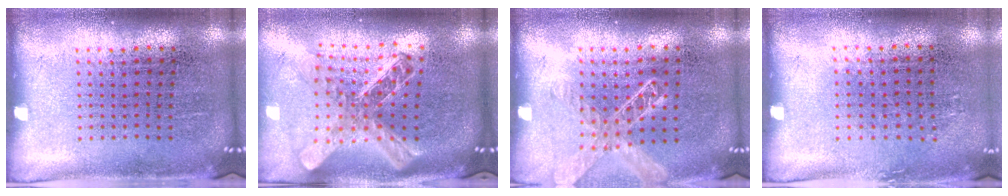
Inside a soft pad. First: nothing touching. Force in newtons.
{"total": 2.6, "press": 1.9, "slide": 1.7}
{"total": 1.4, "press": 1.3, "slide": 0.5}
{"total": 0.8, "press": 0.7, "slide": 0.5}